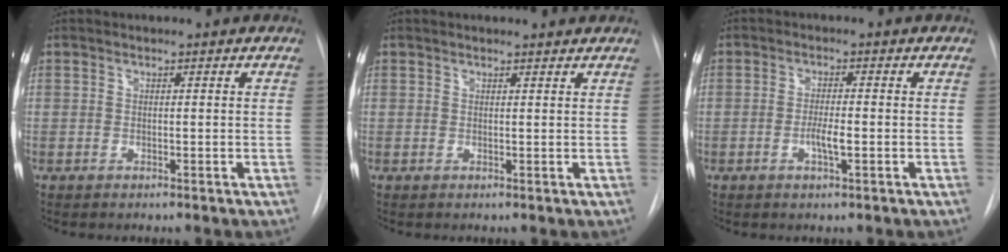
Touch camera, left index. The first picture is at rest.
{"total": 1.1, "force": [1.1, 0.1, 0.2], "torque": [-0.011, 0.001, 0.010]}
{"total": 3.1, "force": [-1.4, 0.3, 2.7], "torque": [-0.052, -0.005, -0.023]}